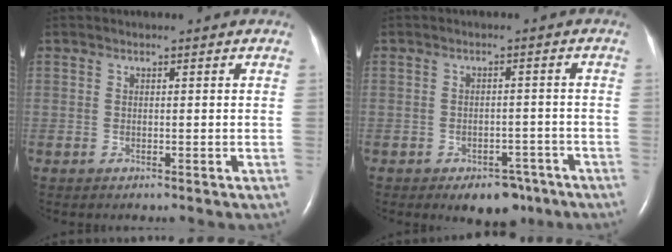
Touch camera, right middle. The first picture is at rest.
{"total": 5.9, "force": [-4.1, 3.3, 2.7], "torque": [-0.028, 0.009, -0.051]}